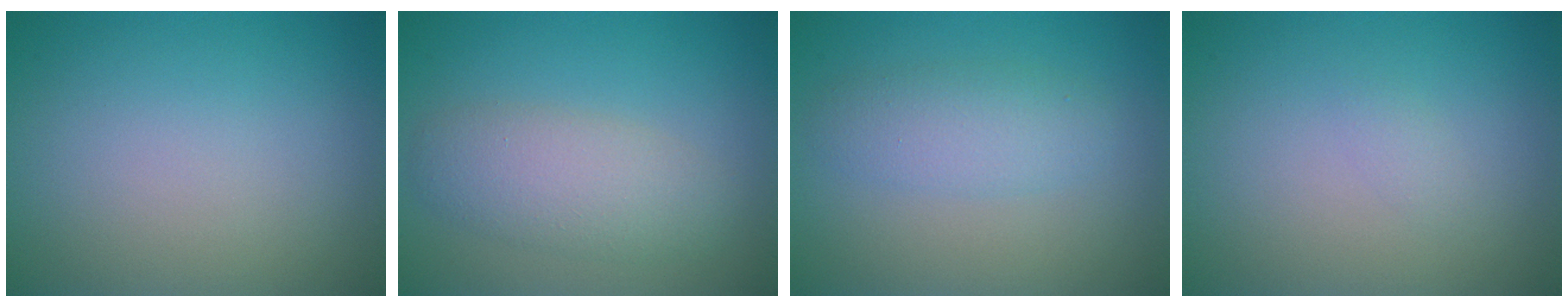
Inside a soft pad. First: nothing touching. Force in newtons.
{"total": 4.0, "press": 4.0, "slide": 0.1}
{"total": 2.9, "press": 2.9, "slide": 0.1}
{"total": 0.7, "press": 0.7, "slide": 0.1}